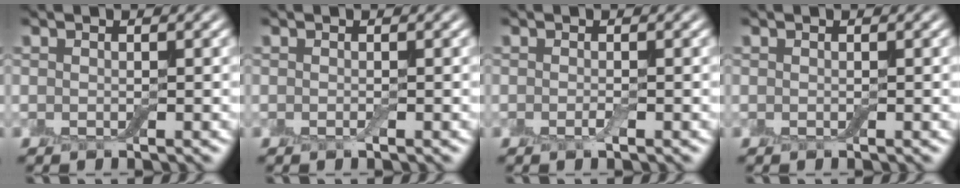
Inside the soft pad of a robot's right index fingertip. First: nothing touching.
{"total": 0.0}
{"total": 0.7, "force": [-0.3, 0.1, 0.6], "torque": [-0.013, -0.003, -0.007]}
{"total": 0.0}